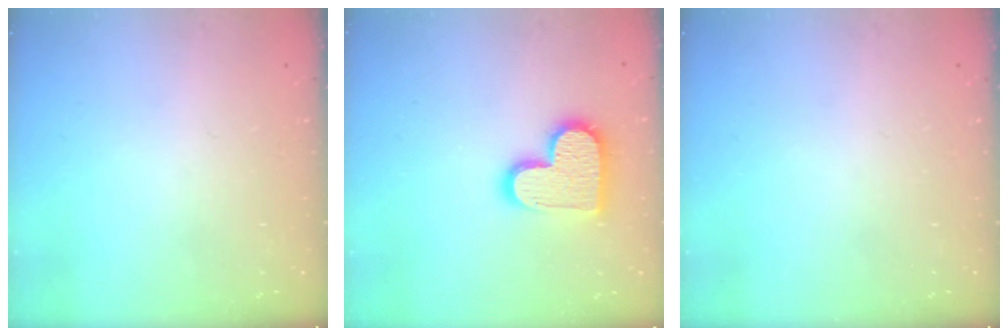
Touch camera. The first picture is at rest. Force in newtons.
{"total": 13.8, "press": 13.8, "slide": 0.6}
{"total": 0.0}